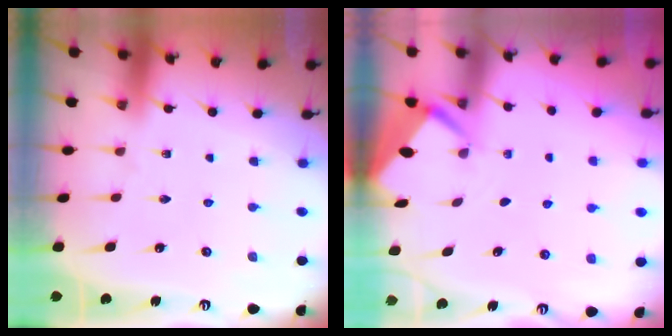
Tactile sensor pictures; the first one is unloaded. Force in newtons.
{"total": 2.6, "press": 2.6, "slide": 0.0}